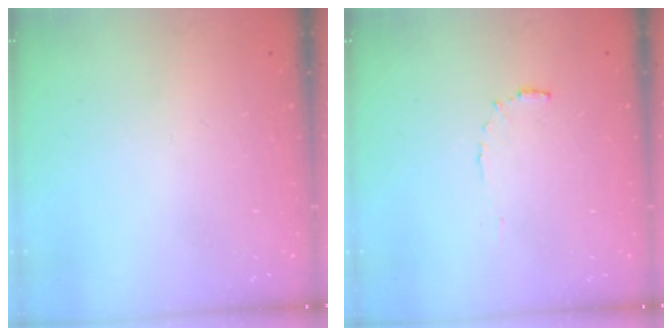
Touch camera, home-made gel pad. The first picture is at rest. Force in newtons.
{"total": 5.1, "press": 5.1, "slide": 0.3}